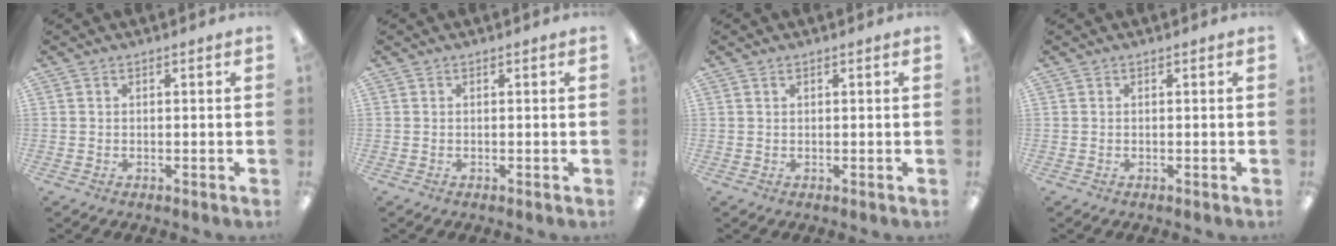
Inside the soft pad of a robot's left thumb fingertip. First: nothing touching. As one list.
[{"total": 0.0}, {"total": 0.7, "force": [0.3, 0.4, 0.5], "torque": [-0.011, 0.003, 0.006]}, {"total": 0.0}]